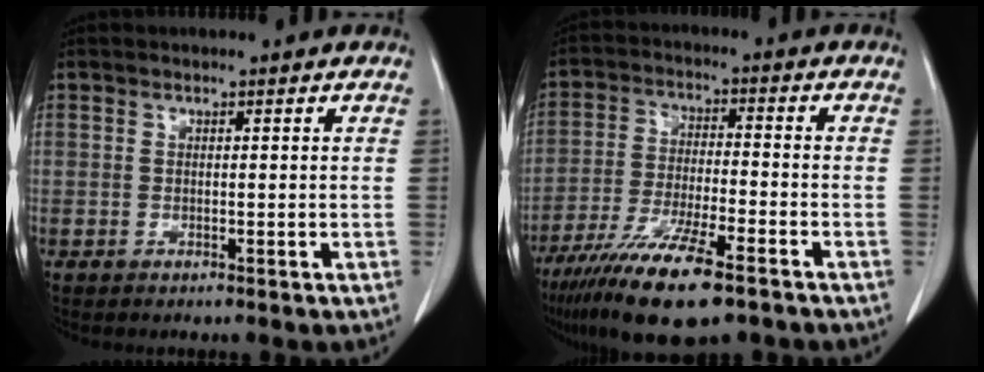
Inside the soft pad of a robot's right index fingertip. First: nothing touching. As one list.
[{"total": 14.7, "force": [-9.8, 2.3, 10.7], "torque": [-0.203, -0.039, -0.171]}]